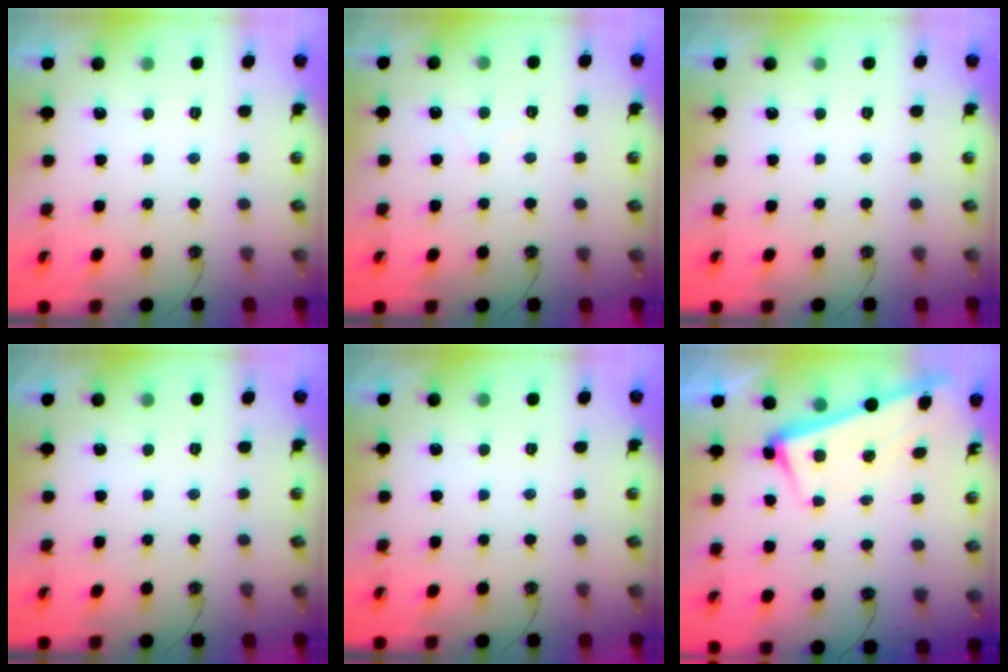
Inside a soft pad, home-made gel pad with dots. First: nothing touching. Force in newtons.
{"total": 0.0}
{"total": 0.0}
{"total": 0.0}
{"total": 0.0}
{"total": 2.4, "press": 2.2, "slide": 1.1}